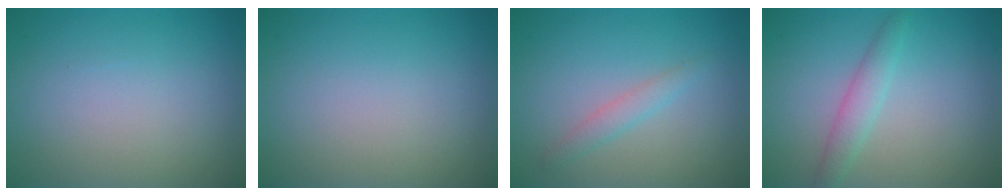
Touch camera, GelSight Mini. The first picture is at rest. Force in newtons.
{"total": 0.0}
{"total": 1.5, "press": 1.5, "slide": 0.0}
{"total": 2.0, "press": 2.0, "slide": 0.1}